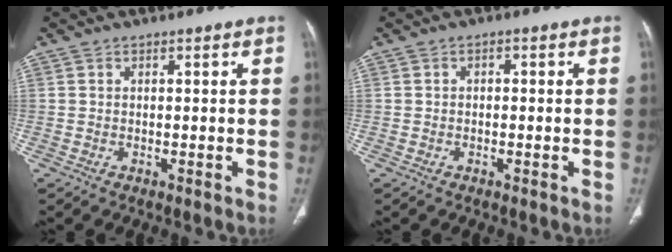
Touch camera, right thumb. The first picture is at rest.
{"total": 0.9, "force": [-0.1, 0.7, 0.6], "torque": [-0.004, 0.004, -0.006]}